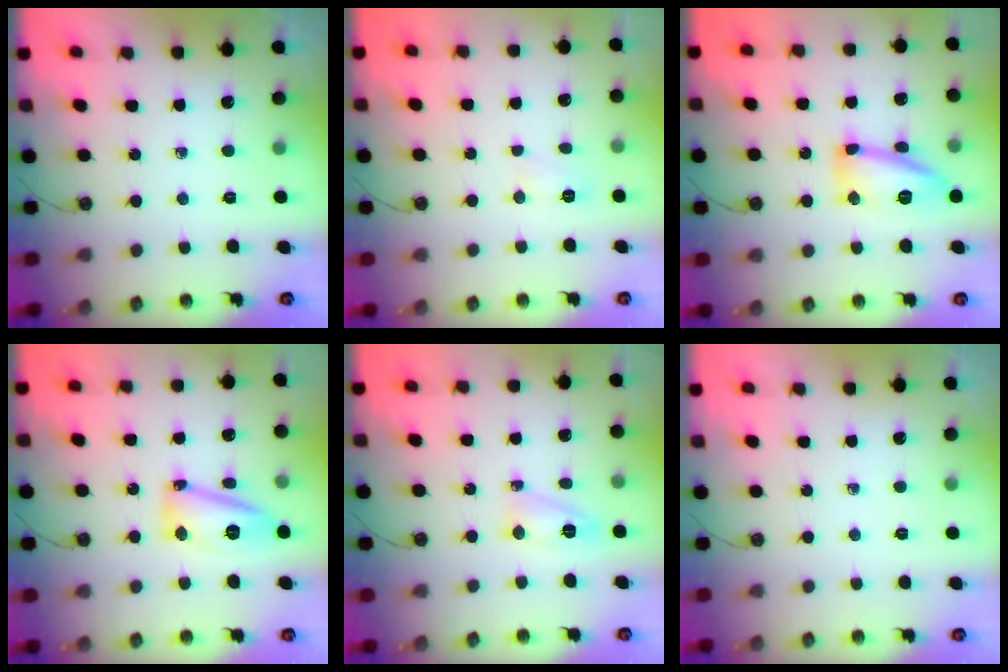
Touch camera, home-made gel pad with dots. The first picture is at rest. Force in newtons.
{"total": 6.7, "press": 4.7, "slide": 4.8}
{"total": 13.7, "press": 13.7, "slide": 1.1}
{"total": 14.2, "press": 14.1, "slide": 1.4}
{"total": 6.8, "press": 6.8, "slide": 0.4}
{"total": 0.0}